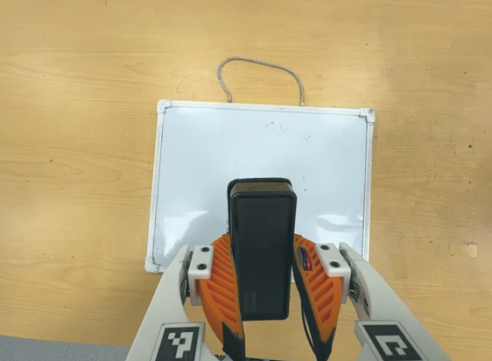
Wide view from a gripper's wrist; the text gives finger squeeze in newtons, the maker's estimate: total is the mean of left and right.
{"total": 5.8, "left": 5.0, "right": 6.6}